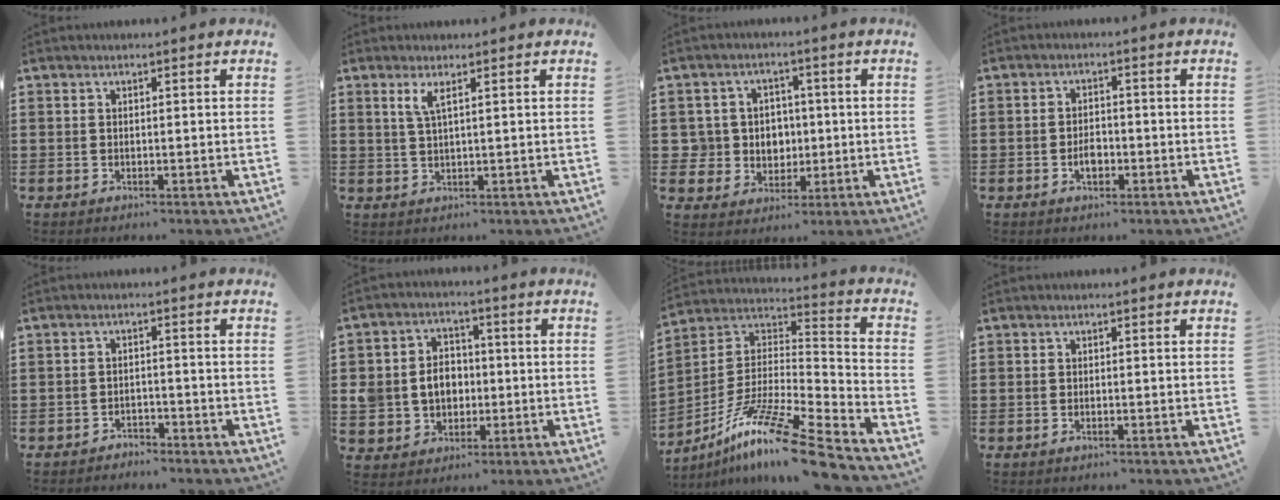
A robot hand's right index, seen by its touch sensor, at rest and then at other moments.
{"total": 2.3, "force": [1.1, 0.3, 2.1], "torque": [-0.045, 0.001, 0.017]}
{"total": 5.3, "force": [0.3, 5.2, 1.3], "torque": [-0.051, 0.016, 0.005]}
{"total": 2.8, "force": [-1.0, 1.6, 2.1], "torque": [-0.040, 0.001, -0.017]}
{"total": 1.9, "force": [-1.9, 0.4, -0.1], "torque": [-0.006, 0.003, -0.042]}
{"total": 6.6, "force": [-0.3, 5.9, 3.0], "torque": [-0.081, 0.019, -0.005]}
{"total": 14.3, "force": [-10.6, 0.7, 9.6], "torque": [-0.168, 0.022, -0.197]}
{"total": 0.0}